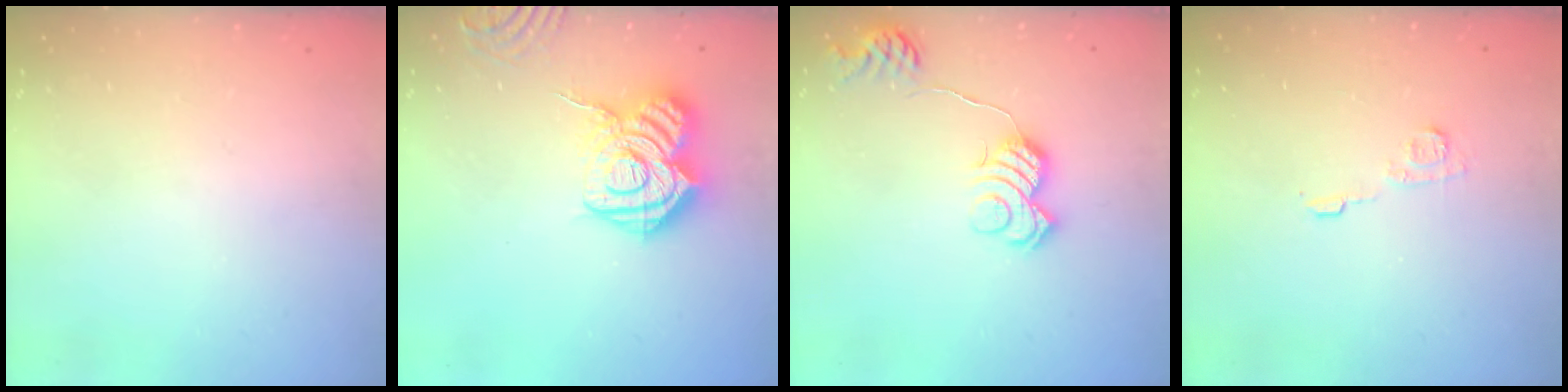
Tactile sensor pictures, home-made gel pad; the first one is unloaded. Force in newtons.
{"total": 17.2, "press": 17.2, "slide": 1.5}
{"total": 11.4, "press": 11.4, "slide": 0.5}
{"total": 6.2, "press": 6.2, "slide": 0.5}